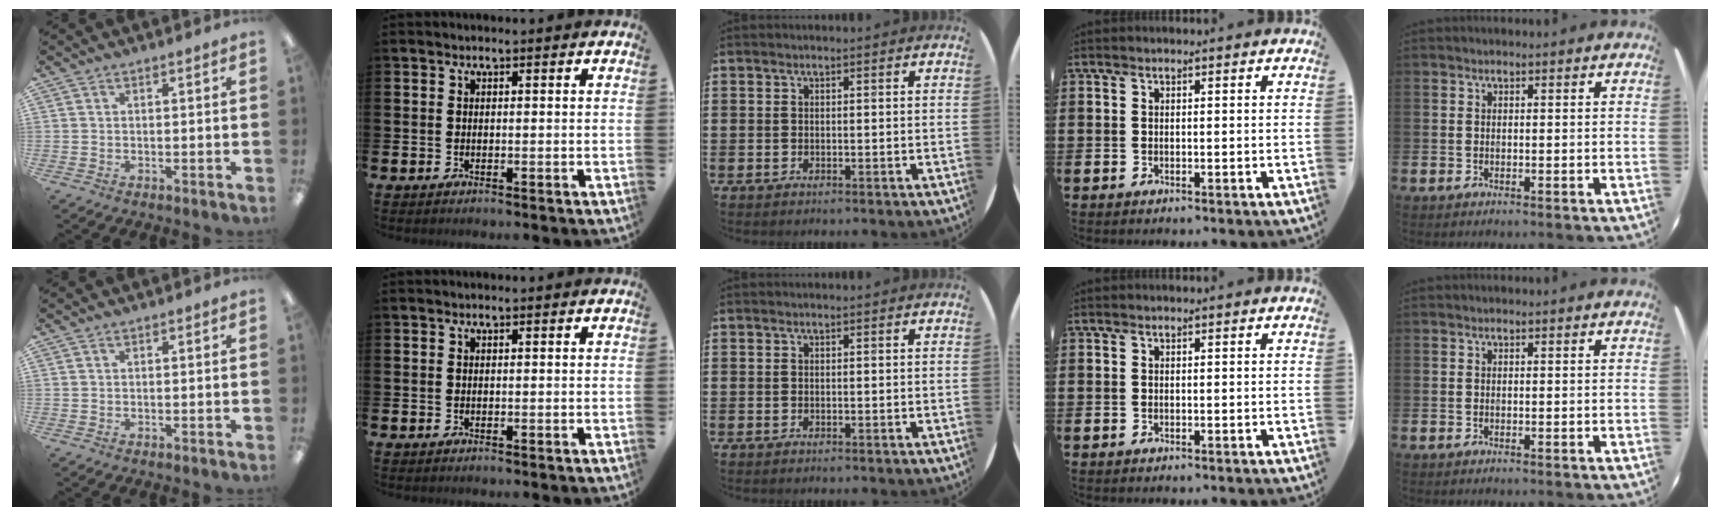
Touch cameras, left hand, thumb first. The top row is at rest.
{}